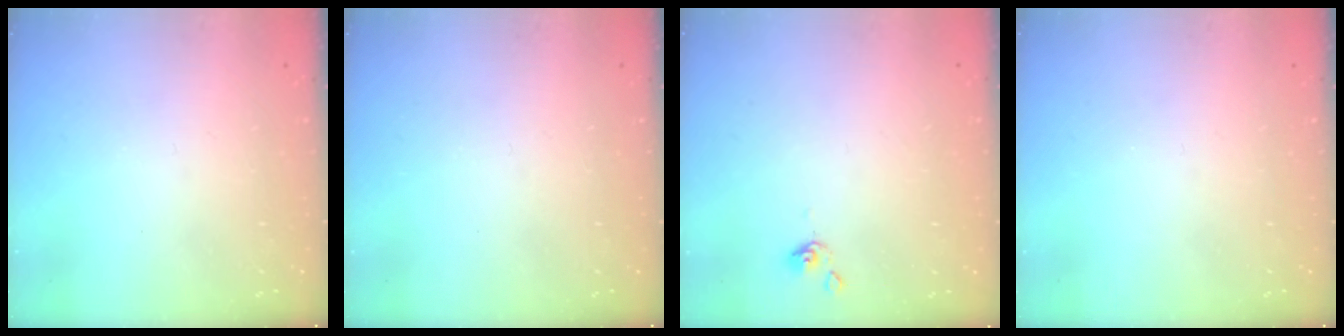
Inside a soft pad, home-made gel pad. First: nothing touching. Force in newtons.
{"total": 0.0}
{"total": 1.0, "press": 0.9, "slide": 0.4}
{"total": 0.0}